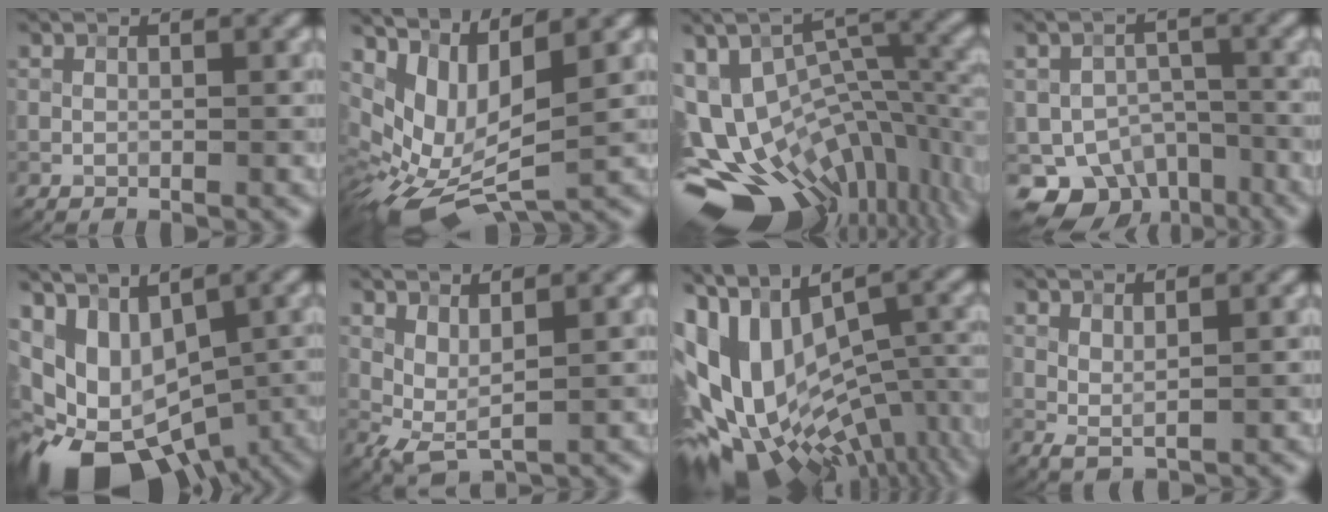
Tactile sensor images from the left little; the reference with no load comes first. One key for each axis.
{"total": 8.3, "fx": 1.0, "fy": 4.3, "fz": 7.0, "tx": -0.155, "ty": -0.021, "tz": 0.025}
{"total": 16.3, "fx": -5.5, "fy": 10.6, "fz": 11.0, "tx": -0.184, "ty": 0.013, "tz": -0.055}
{"total": 8.1, "fx": -5.2, "fy": 5.0, "fz": 3.6, "tx": -0.049, "ty": -0.015, "tz": -0.086}
{"total": 12.4, "fx": -4.6, "fy": 7.4, "fz": 8.9, "tx": -0.138, "ty": -0.011, "tz": -0.061}
{"total": 2.2, "fx": 1.2, "fy": 0.5, "fz": 1.7, "tx": -0.043, "ty": -0.008, "tz": 0.028}
{"total": 15.9, "fx": -2.2, "fy": 9.4, "fz": 12.7, "tx": -0.234, "ty": -0.007, "tz": -0.010}
{"total": 1.2, "fx": 1.0, "fy": 0.2, "fz": 0.7, "tx": -0.022, "ty": -0.001, "tz": 0.024}